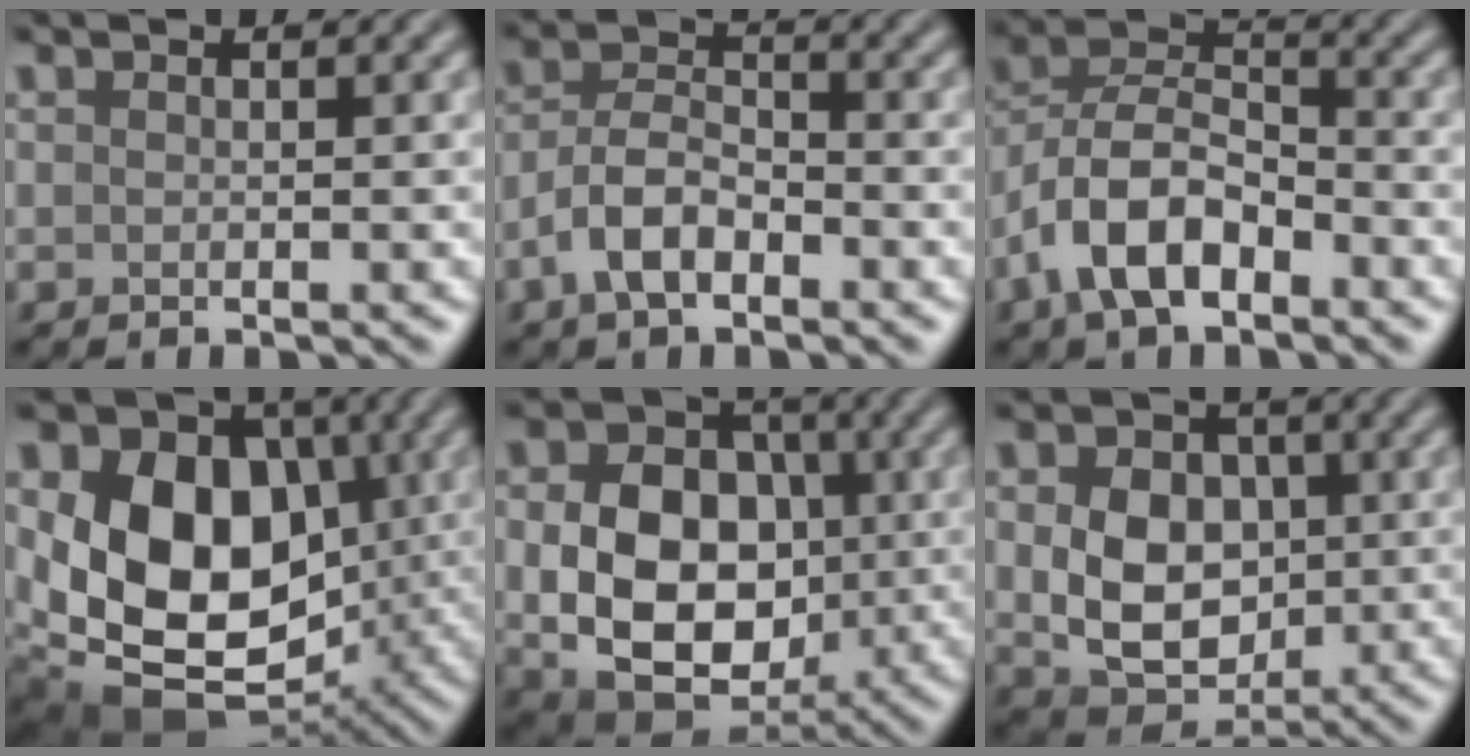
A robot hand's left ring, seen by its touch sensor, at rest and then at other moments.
{"total": 4.5, "force": [-2.3, 2.3, 3.1], "torque": [-0.055, 0.008, -0.052]}
{"total": 7.3, "force": [-3.7, 3.8, 5.0], "torque": [-0.091, 0.010, -0.079]}
{"total": 15.1, "force": [-0.3, 10.9, 10.3], "torque": [-0.149, -0.005, -0.013]}
{"total": 11.2, "force": [-0.8, 8.4, 7.5], "torque": [-0.137, -0.018, -0.012]}
{"total": 8.0, "force": [0.3, 6.2, 5.1], "torque": [-0.098, -0.015, 0.010]}